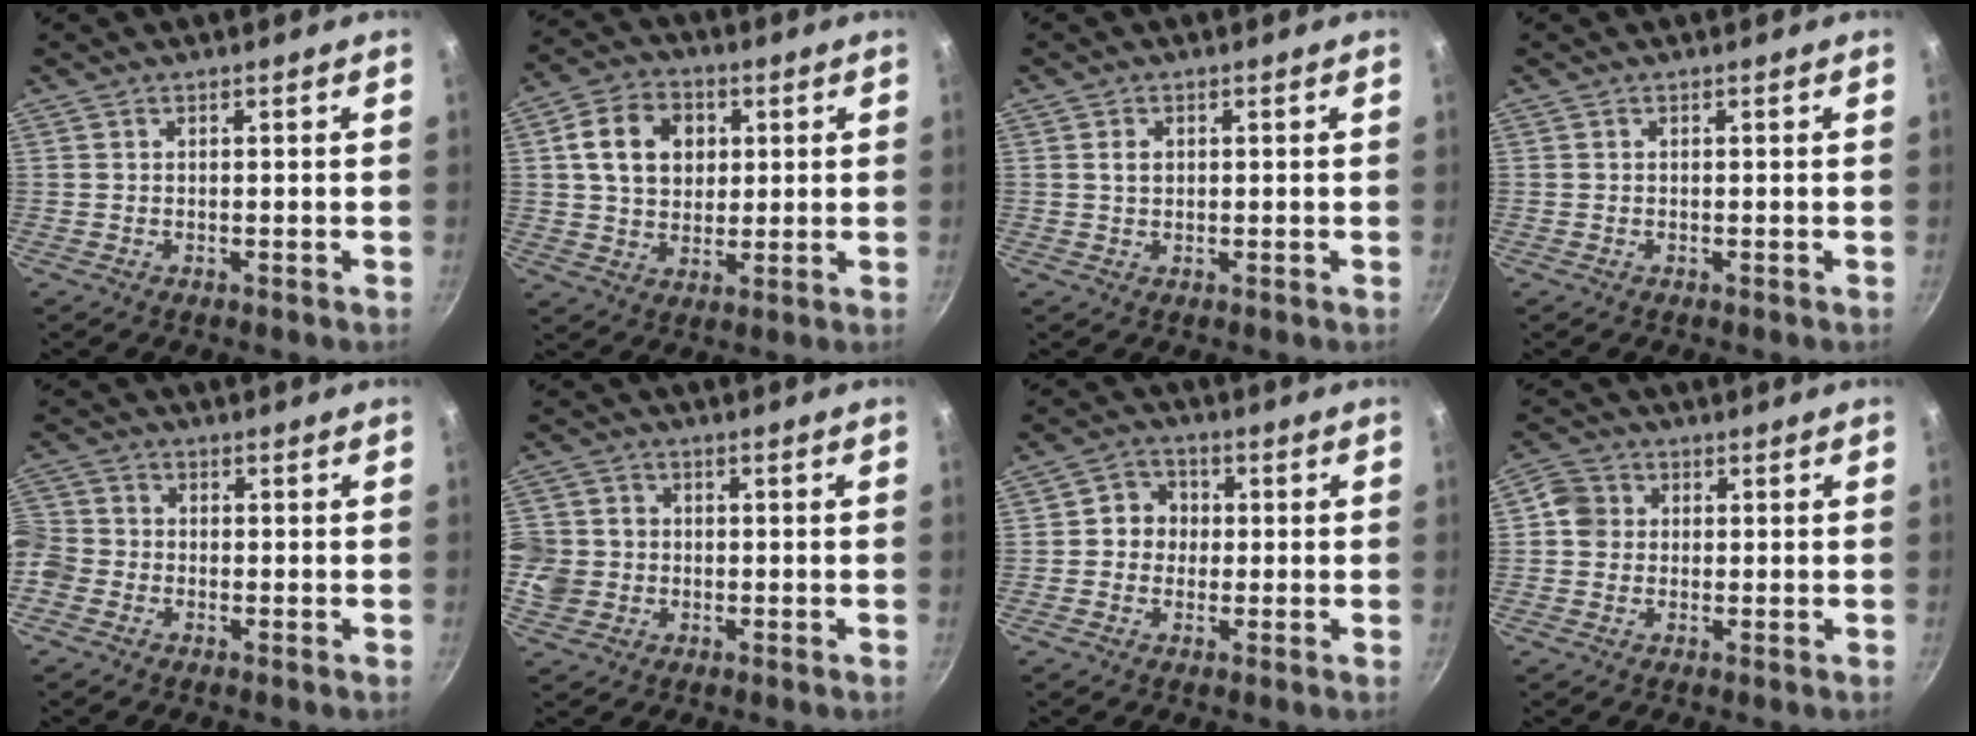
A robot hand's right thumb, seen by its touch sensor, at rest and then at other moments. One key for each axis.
{"total": 11.4, "fx": 2.7, "fy": 8.9, "fz": 6.6, "tx": -0.094, "ty": 0.006, "tz": 0.039}
{"total": 1.9, "fx": 0.4, "fy": 1.4, "fz": 1.2, "tx": -0.016, "ty": 0.003, "tz": 0.007}
{"total": 0.0}
{"total": 10.2, "fx": -2.9, "fy": 8.6, "fz": 4.6, "tx": -0.107, "ty": 0.033, "tz": -0.077}
{"total": 9.9, "fx": -1.3, "fy": 9.1, "fz": 3.7, "tx": -0.077, "ty": 0.017, "tz": -0.032}
{"total": 5.6, "fx": 0.1, "fy": 5.1, "fz": 2.1, "tx": 0.001, "ty": 0.011, "tz": -0.012}
{"total": 4.6, "fx": 0.1, "fy": 4.3, "fz": 1.6, "tx": -0.004, "ty": 0.009, "tz": -0.012}